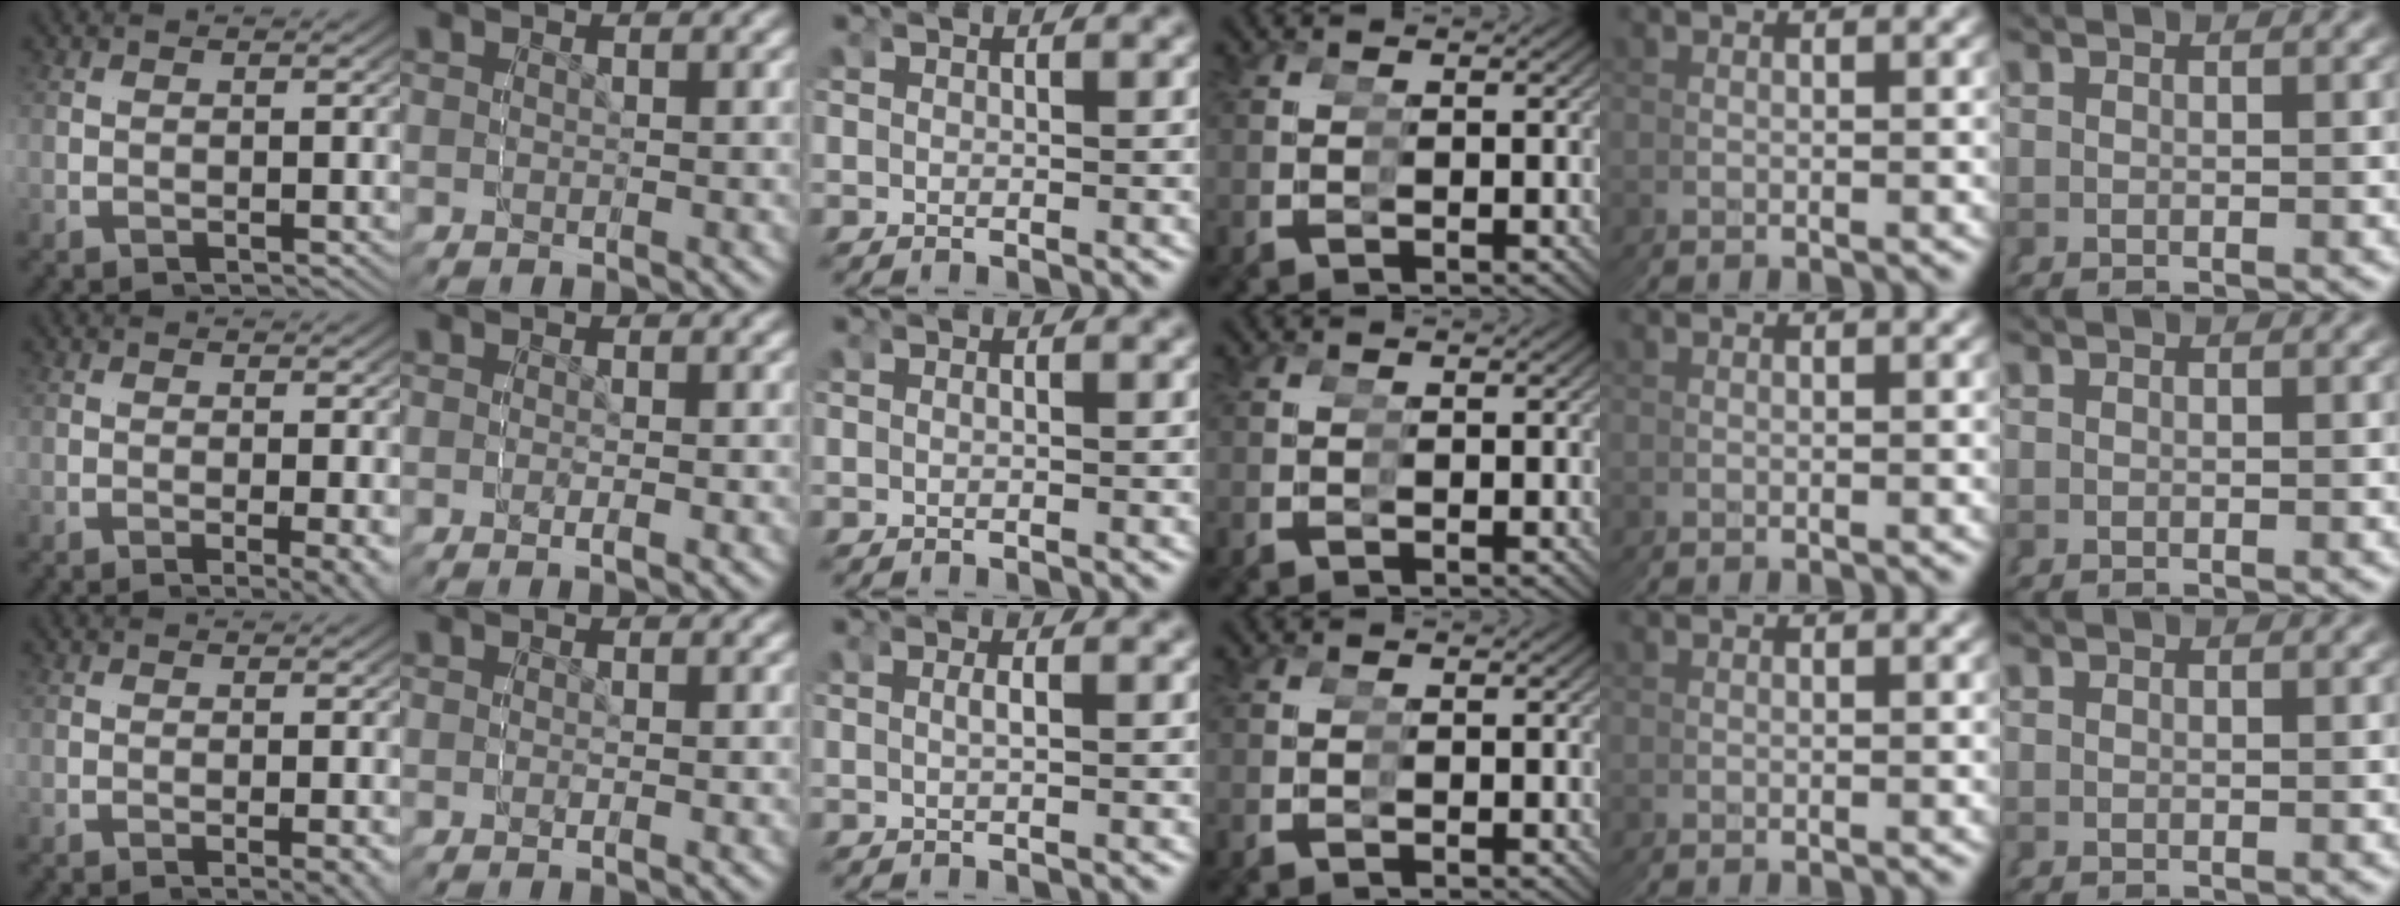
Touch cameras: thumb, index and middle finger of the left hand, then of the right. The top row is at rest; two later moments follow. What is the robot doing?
{"motion": "grasp_and_lifting", "object": "condiment"}